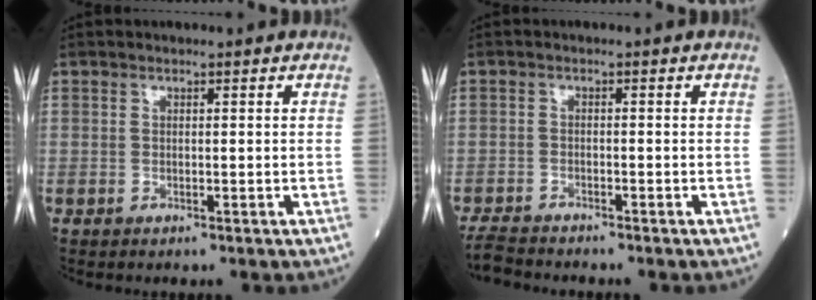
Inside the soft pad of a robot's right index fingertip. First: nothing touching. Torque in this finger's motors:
{"motor_torque": [-0.23, -0.11, -0.03, -0.01]}